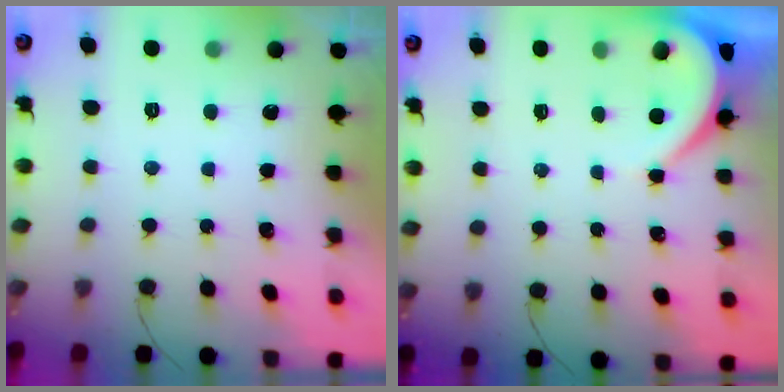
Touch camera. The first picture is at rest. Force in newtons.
{"total": 3.9, "press": 3.9, "slide": 0.6}